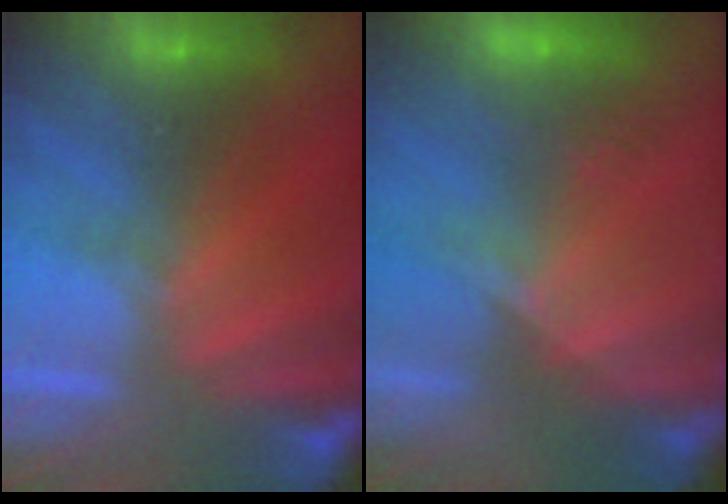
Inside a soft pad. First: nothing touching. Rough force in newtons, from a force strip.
{"total": 2.4}